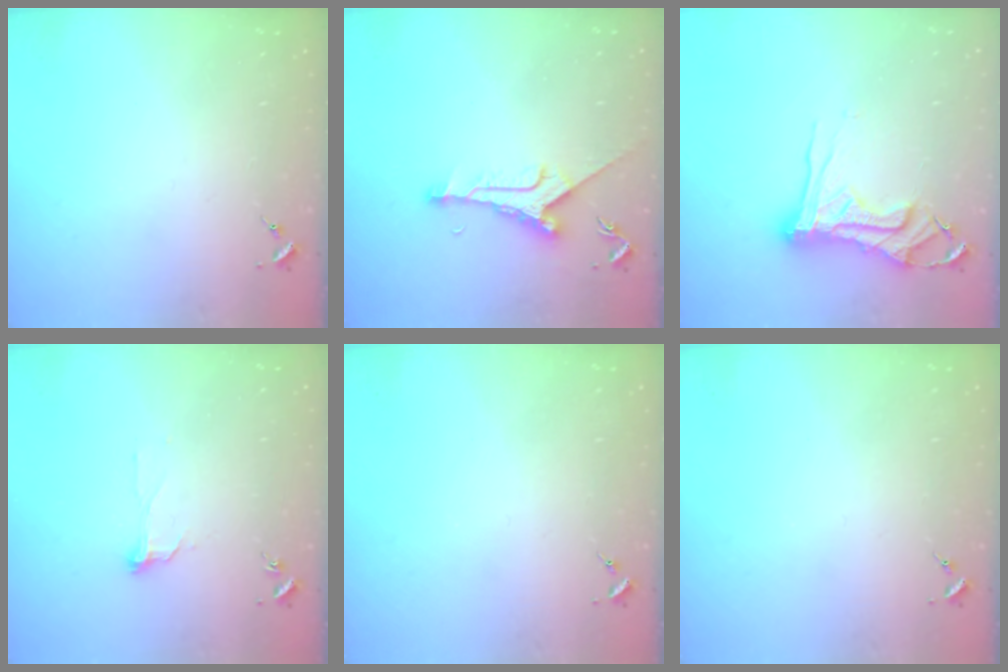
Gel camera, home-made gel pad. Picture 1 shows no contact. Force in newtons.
{"total": 8.8, "press": 8.7, "slide": 0.5}
{"total": 14.8, "press": 14.8, "slide": 1.3}
{"total": 6.4, "press": 6.3, "slide": 0.5}
{"total": 0.0}
{"total": 0.0}